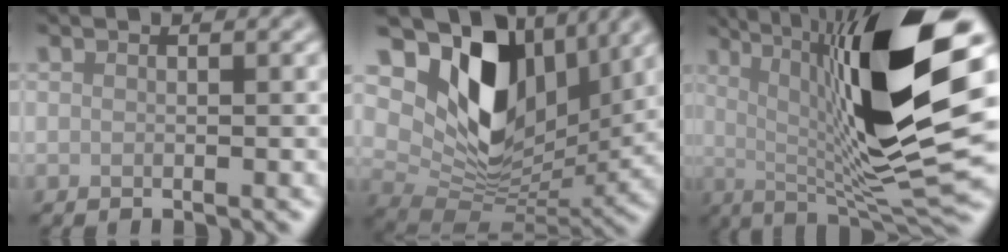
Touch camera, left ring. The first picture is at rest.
{"total": 12.8, "force": [4.6, 7.8, 9.0], "torque": [-0.150, -0.015, 0.089]}
{"total": 17.3, "force": [3.8, 4.4, 16.3], "torque": [-0.258, 0.005, 0.058]}